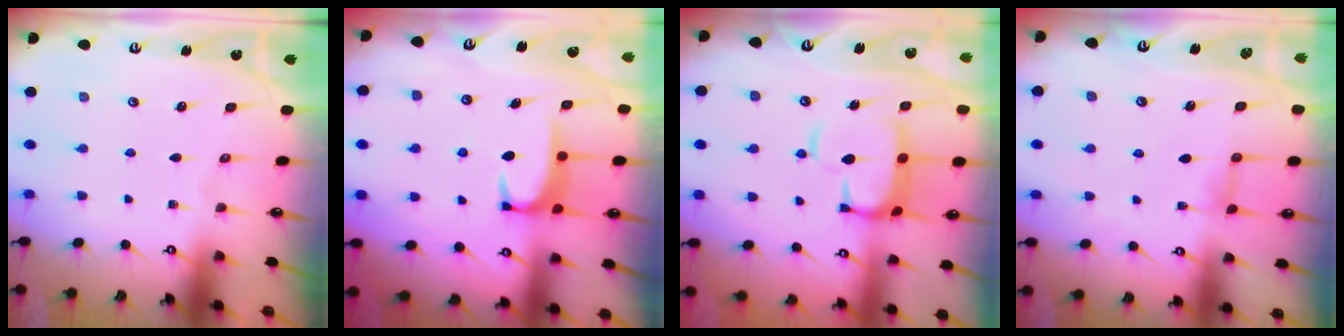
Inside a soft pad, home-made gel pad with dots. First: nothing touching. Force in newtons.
{"total": 1.9, "press": 1.8, "slide": 0.7}
{"total": 8.1, "press": 8.0, "slide": 1.2}
{"total": 1.3, "press": 1.2, "slide": 0.4}